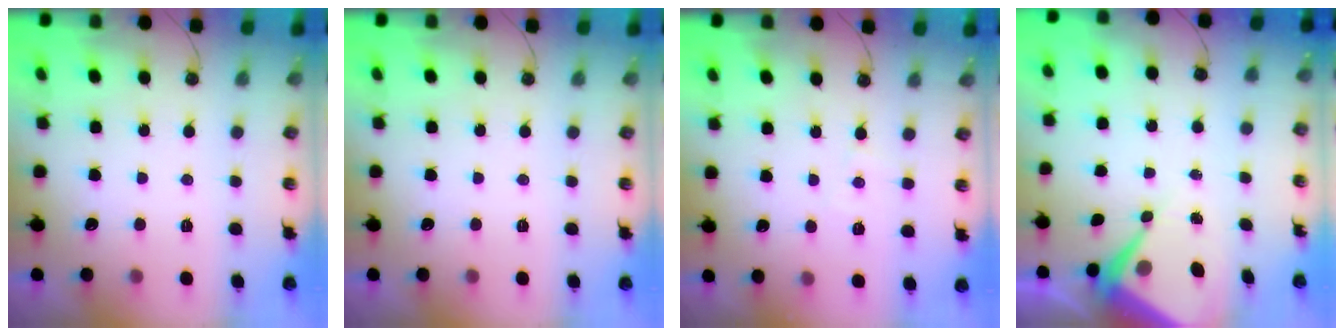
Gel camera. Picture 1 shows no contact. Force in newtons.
{"total": 0.0}
{"total": 4.3, "press": 4.3, "slide": 0.5}
{"total": 6.6, "press": 6.6, "slide": 0.3}